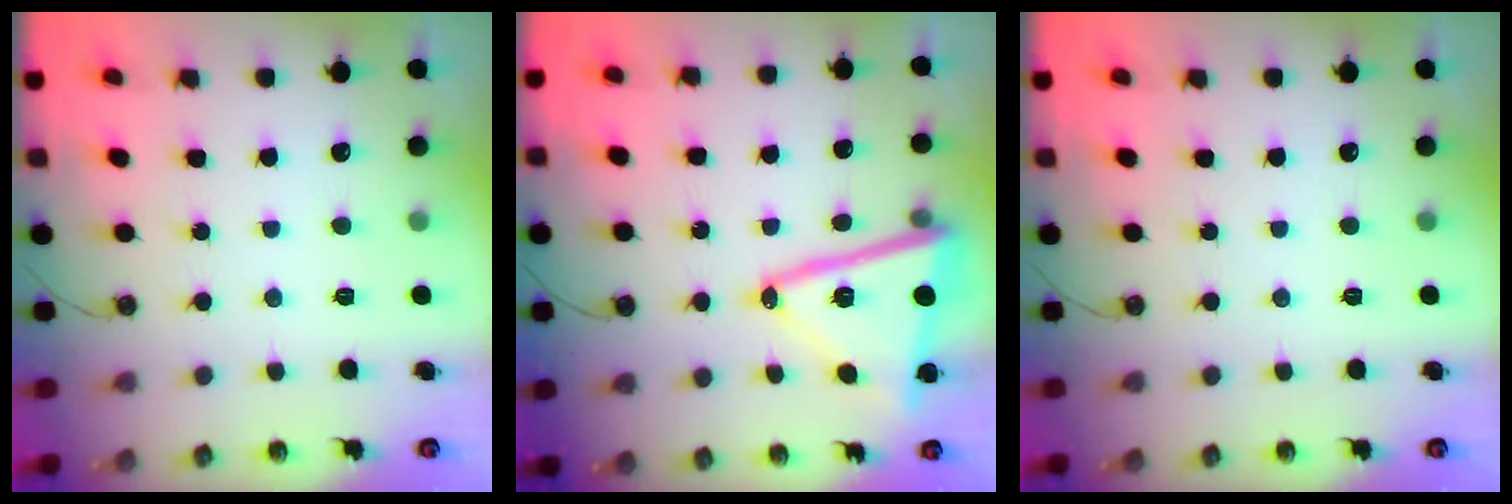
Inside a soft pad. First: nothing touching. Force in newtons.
{"total": 17.6, "press": 17.5, "slide": 1.7}
{"total": 0.0}